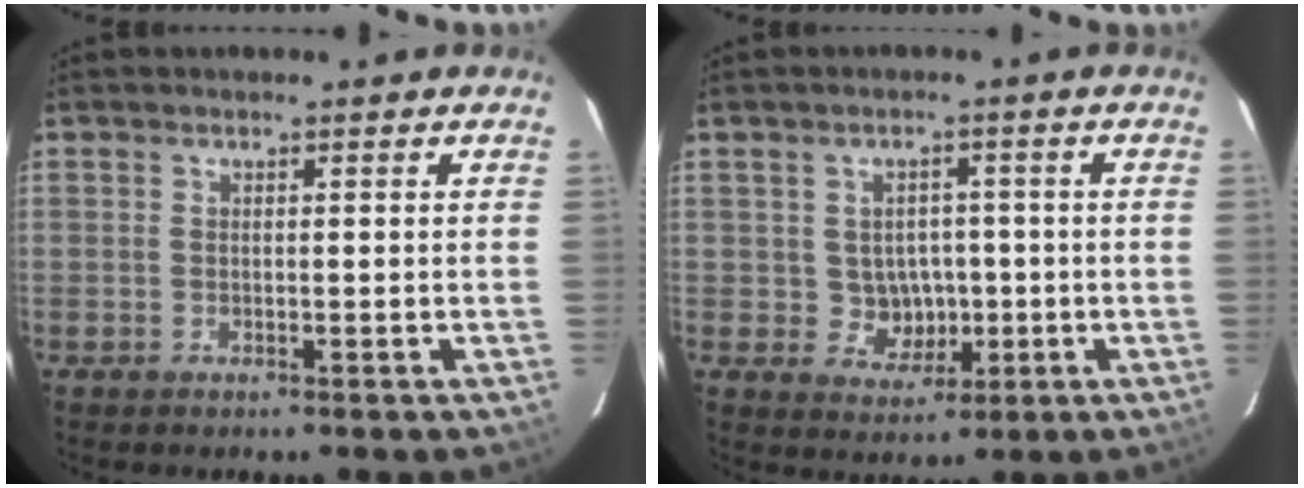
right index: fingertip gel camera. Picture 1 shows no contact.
{"total": 5.5, "force": [-0.5, 5.2, 1.7], "torque": [-0.038, 0.012, 0.009]}